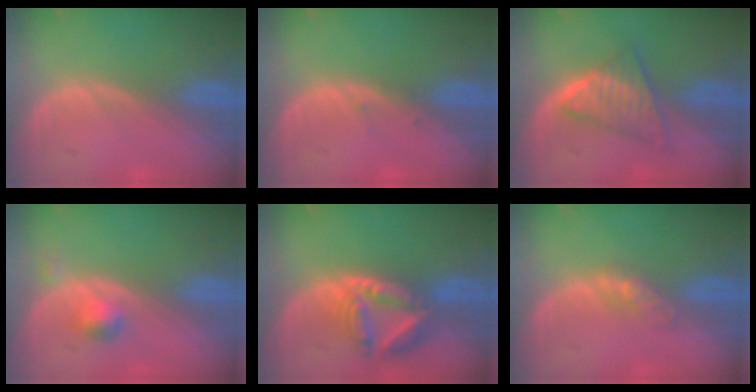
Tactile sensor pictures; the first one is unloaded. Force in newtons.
{"total": 0.7, "press": 0.4, "slide": 0.5}
{"total": 6.2, "press": 5.8, "slide": 2.1}
{"total": 2.4, "press": 2.1, "slide": 1.1}
{"total": 8.2, "press": 7.1, "slide": 4.2}
{"total": 2.8, "press": 2.5, "slide": 1.2}